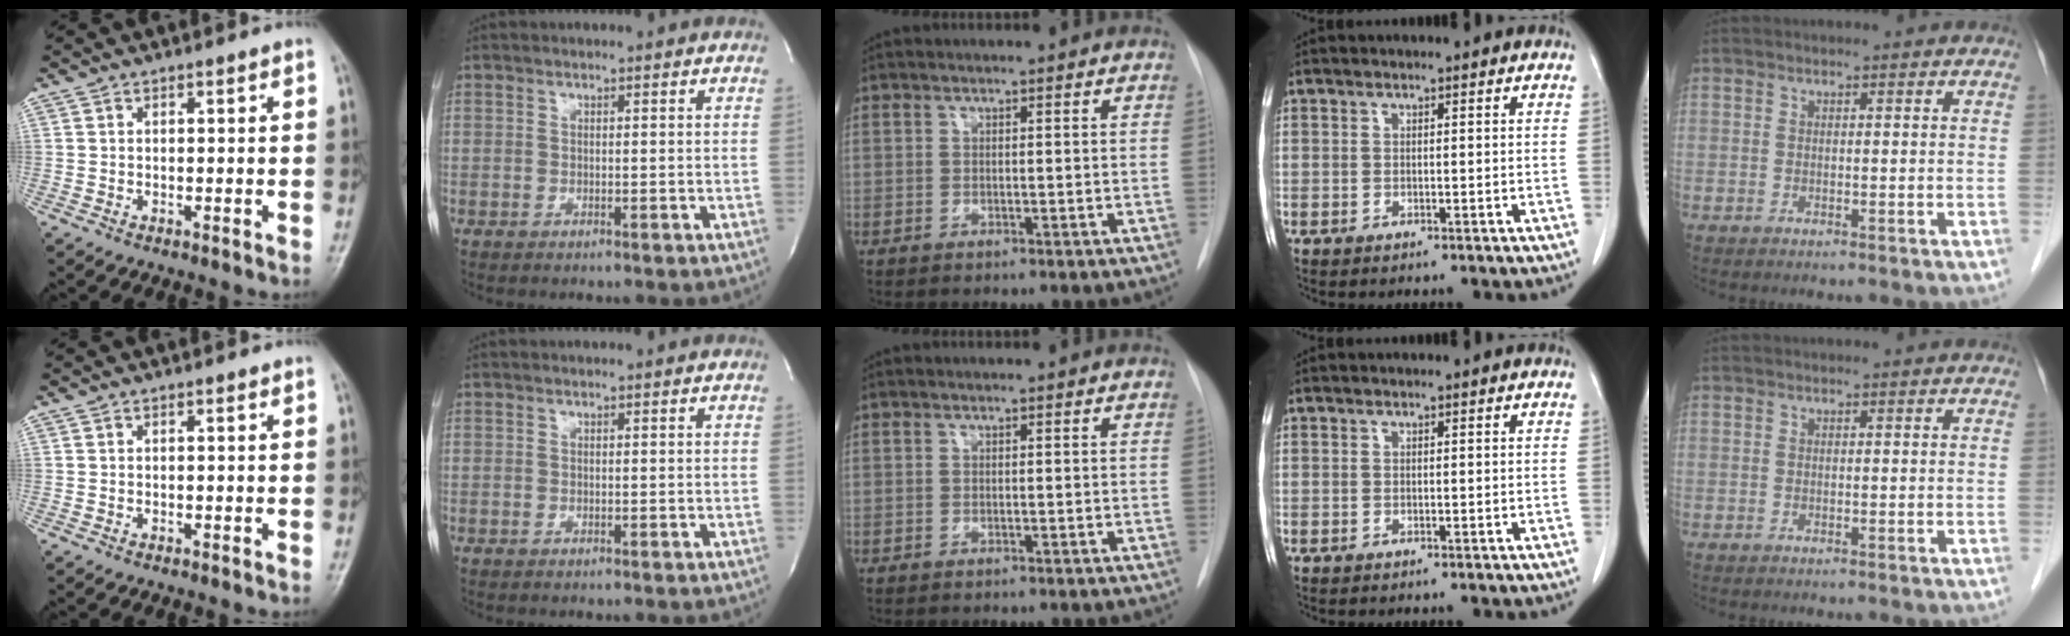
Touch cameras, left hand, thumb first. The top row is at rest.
{}